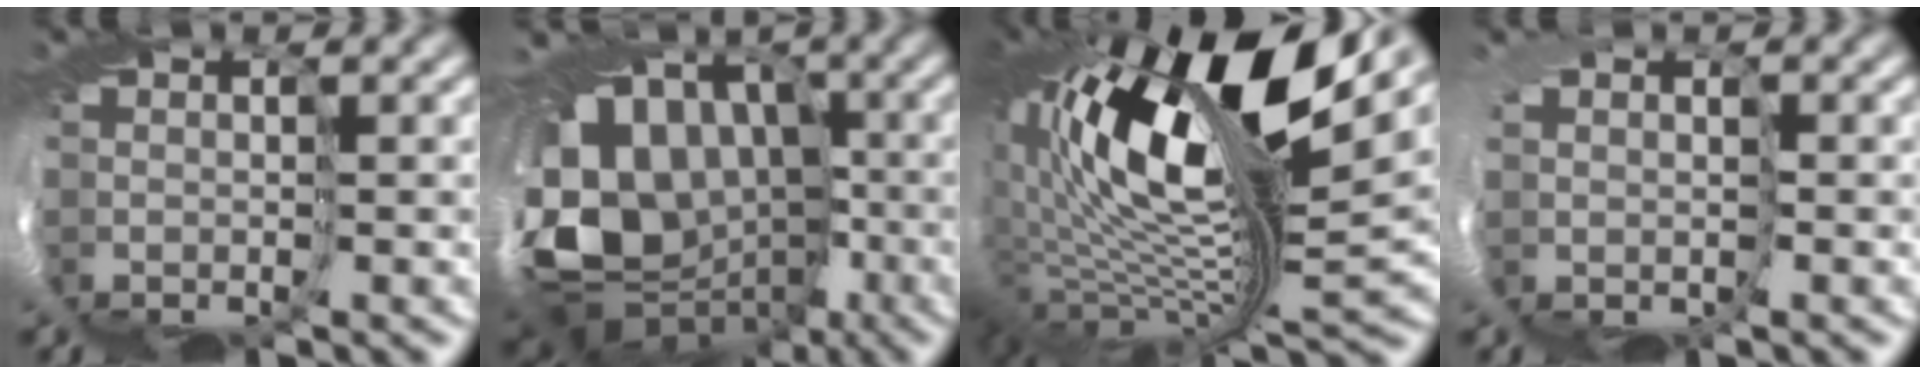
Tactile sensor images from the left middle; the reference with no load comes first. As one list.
[{"total": 12.9, "force": [-1.4, 11.0, 6.6], "torque": [-0.137, -0.010, -0.024]}, {"total": 14.5, "force": [5.4, 5.2, 12.4], "torque": [-0.233, -0.008, 0.088]}, {"total": 1.5, "force": [0.4, 1.4, 0.0], "torque": [-0.013, -0.004, 0.016]}]